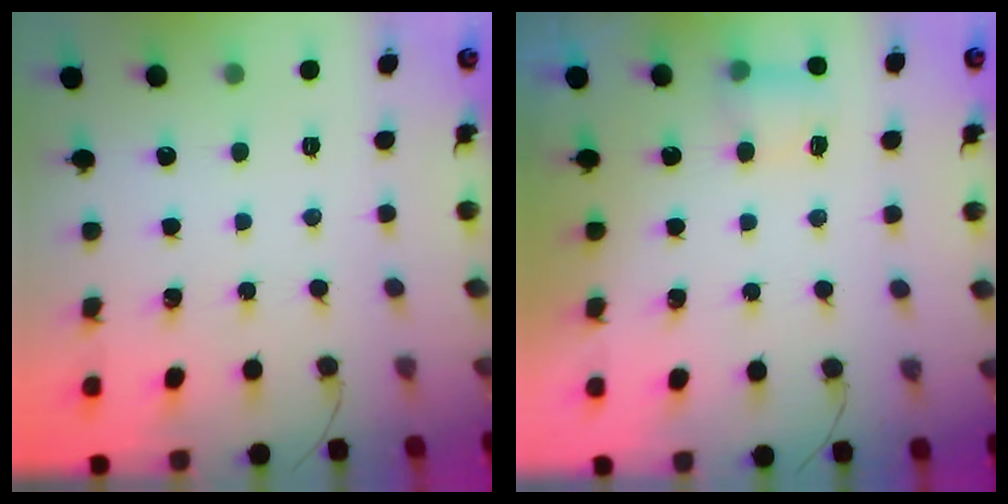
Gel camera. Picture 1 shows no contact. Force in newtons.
{"total": 3.9, "press": 3.7, "slide": 1.2}